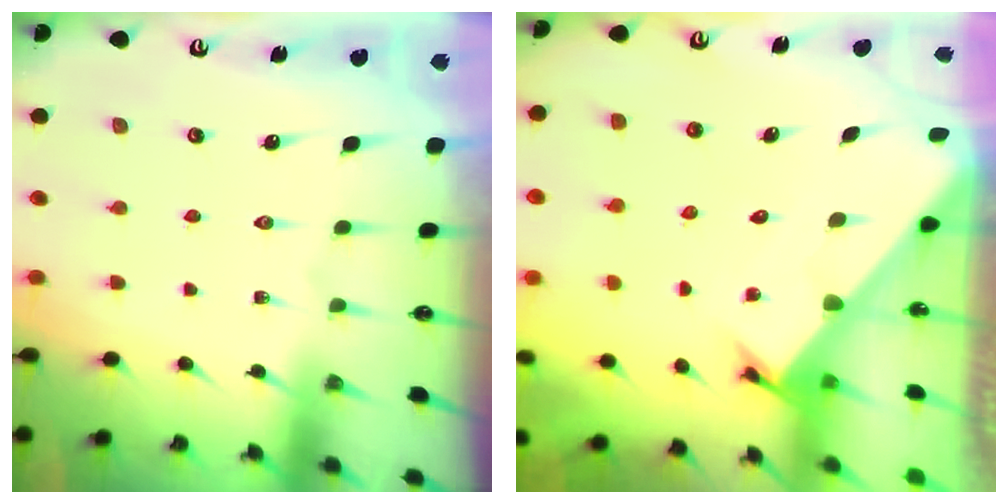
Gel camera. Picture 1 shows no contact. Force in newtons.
{"total": 2.4, "press": 2.4, "slide": 0.2}